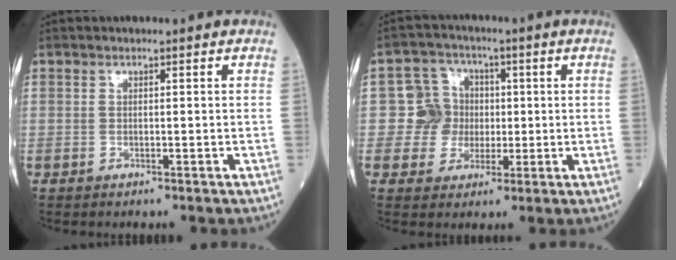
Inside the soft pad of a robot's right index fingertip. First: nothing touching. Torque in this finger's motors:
{"motor_torque": [0.24, 0.04, 0.02, 0.00]}